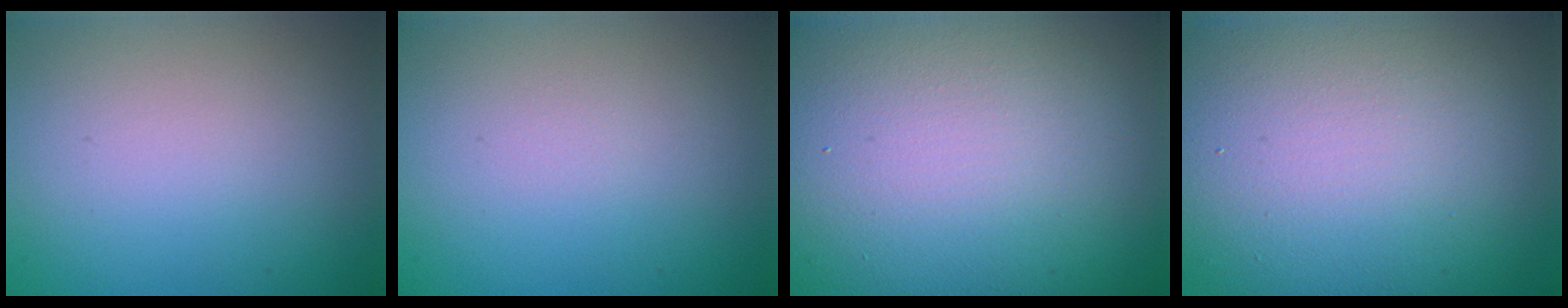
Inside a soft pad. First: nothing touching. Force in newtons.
{"total": 0.0}
{"total": 24.8, "press": 24.8, "slide": 0.9}
{"total": 17.3, "press": 17.3, "slide": 1.2}